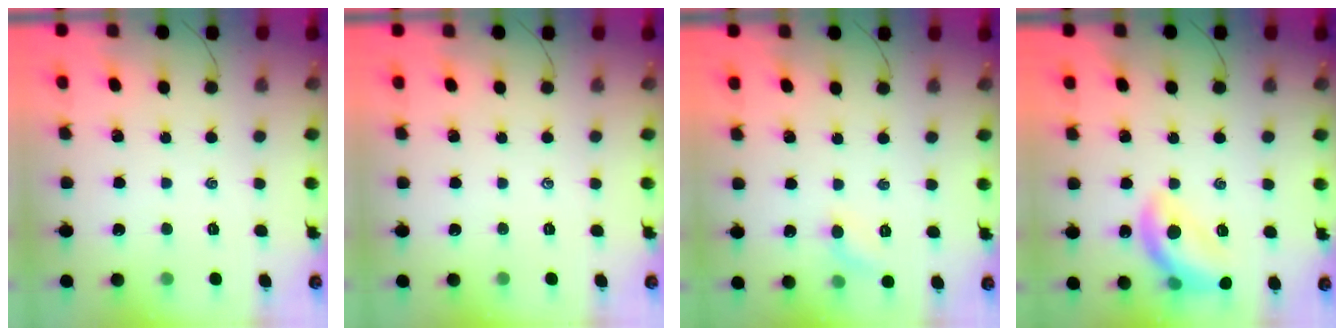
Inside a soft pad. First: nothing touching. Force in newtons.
{"total": 0.0}
{"total": 5.3, "press": 5.0, "slide": 1.6}
{"total": 13.6, "press": 13.5, "slide": 1.9}